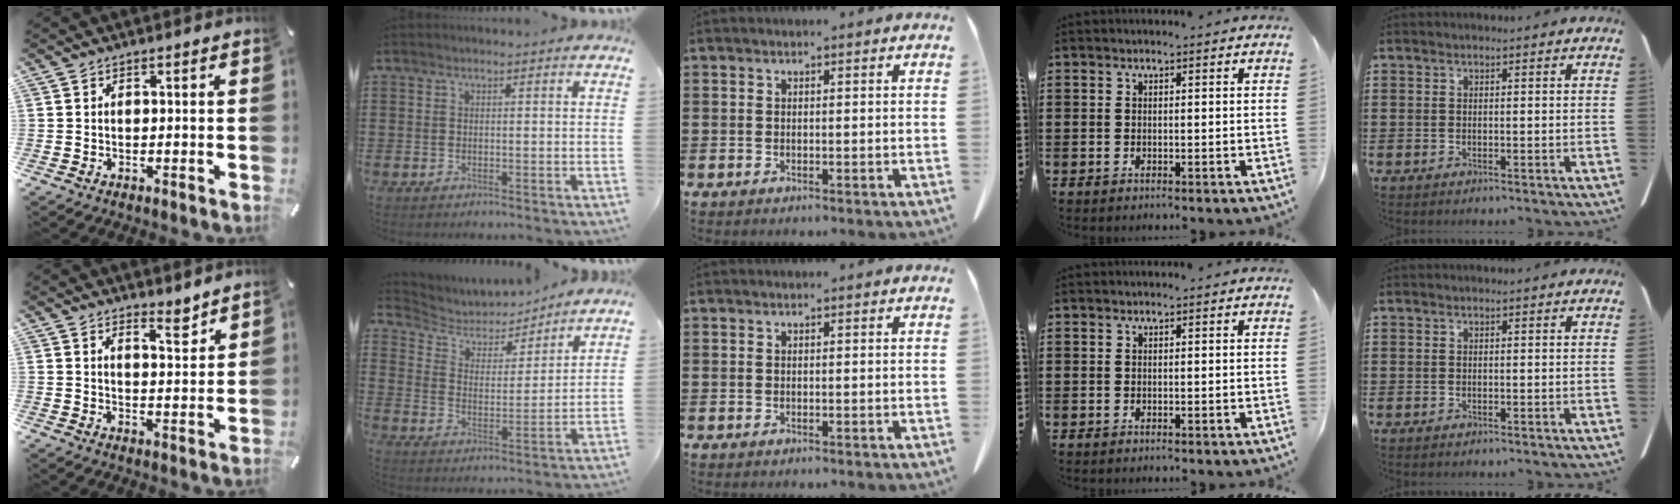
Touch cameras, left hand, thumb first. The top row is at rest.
{"thumb": {"total": 5.2, "force": [4.6, 1.4, 2.0], "torque": [-0.010, -0.041, 0.077]}, "index": {"total": 4.1, "force": [3.8, 1.5, 0.7], "torque": [-0.040, -0.025, 0.059]}}